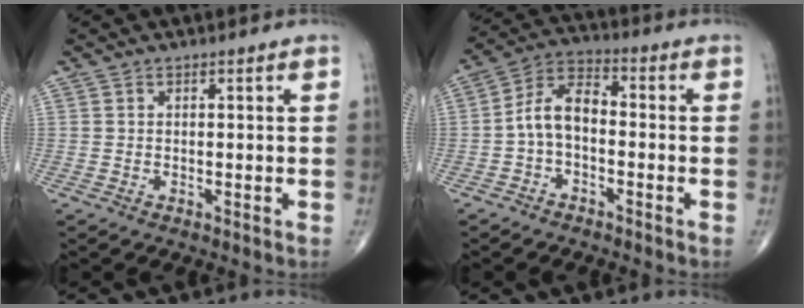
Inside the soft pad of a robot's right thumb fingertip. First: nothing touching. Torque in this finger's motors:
{"motor_torque": [0.90, 0.82, 0.78, -0.10, 0.07]}